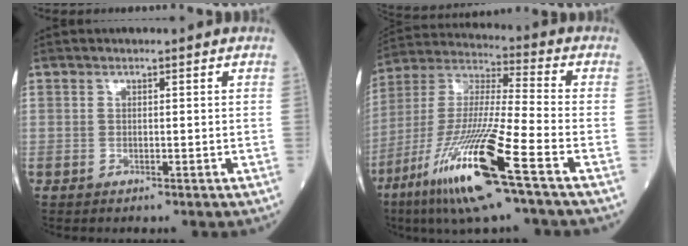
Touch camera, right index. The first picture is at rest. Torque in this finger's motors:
{"motor_torque": [1.40, -0.73, 1.05, 0.21]}